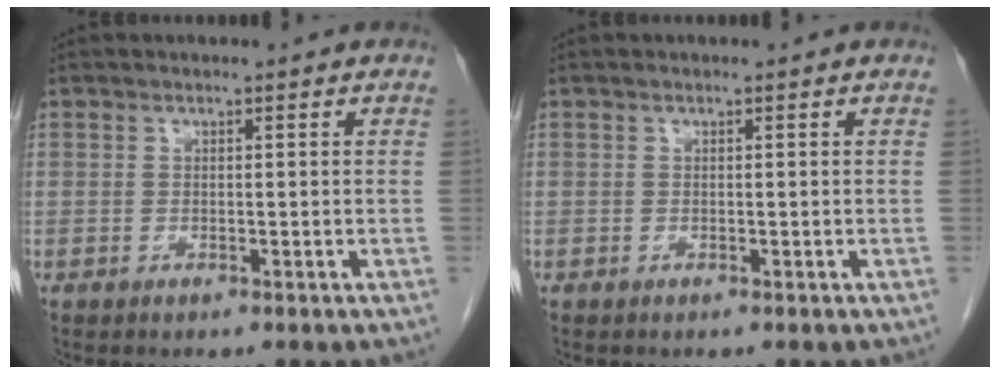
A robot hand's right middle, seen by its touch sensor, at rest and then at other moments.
{"total": 0.0}